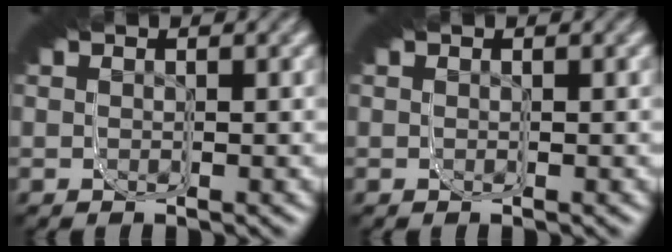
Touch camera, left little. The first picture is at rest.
{"total": 0.0}